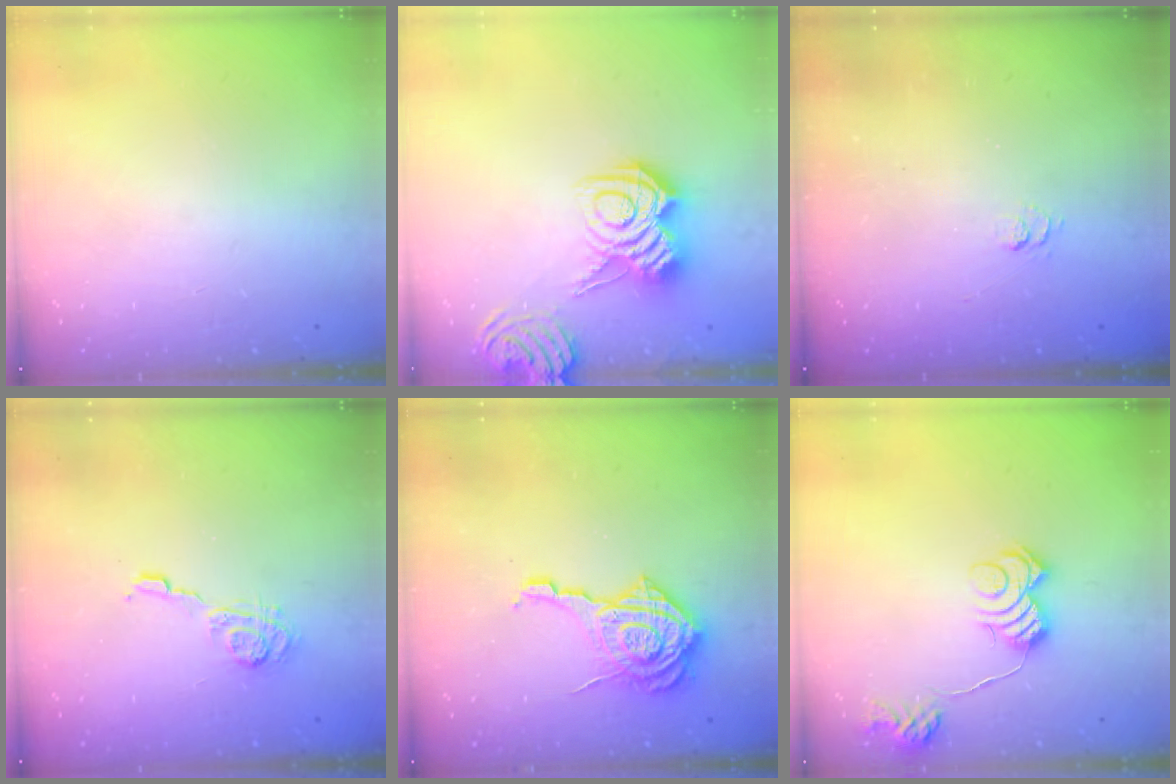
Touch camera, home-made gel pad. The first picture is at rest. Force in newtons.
{"total": 11.2, "press": 11.1, "slide": 0.8}
{"total": 2.7, "press": 2.2, "slide": 1.5}
{"total": 6.1, "press": 6.1, "slide": 0.7}
{"total": 13.9, "press": 13.8, "slide": 1.7}
{"total": 13.0, "press": 13.0, "slide": 0.4}